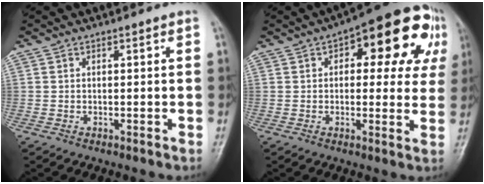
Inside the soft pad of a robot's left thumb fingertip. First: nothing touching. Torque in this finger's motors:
{"motor_torque": [0.26, 0.53, 0.04, -0.17, 0.12]}